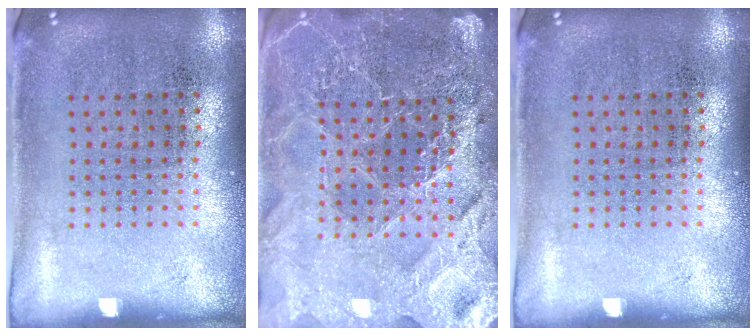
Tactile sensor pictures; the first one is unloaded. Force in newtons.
{"total": 4.9, "press": 4.4, "slide": 2.1}
{"total": 0.0}